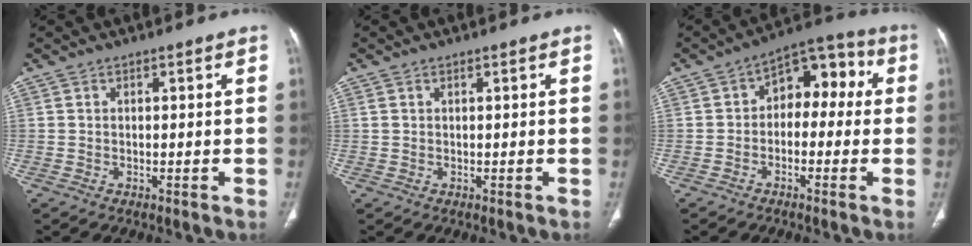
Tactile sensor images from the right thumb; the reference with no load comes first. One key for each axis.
{"total": 0.8, "fx": 0.5, "fy": 0.4, "fz": 0.6, "tx": -0.016, "ty": 0.010, "tz": 0.013}
{"total": 9.9, "fx": 0.5, "fy": 6.6, "fz": 7.4, "tx": -0.059, "ty": 0.046, "tz": -0.009}